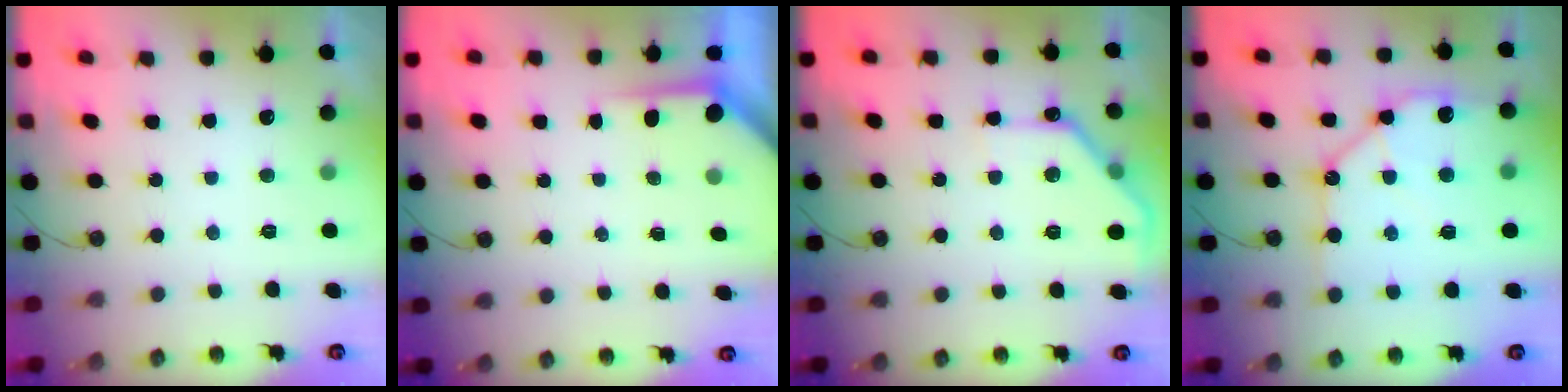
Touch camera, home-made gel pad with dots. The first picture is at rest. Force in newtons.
{"total": 3.7, "press": 3.6, "slide": 0.3}
{"total": 10.9, "press": 10.9, "slide": 0.5}
{"total": 12.0, "press": 11.9, "slide": 1.4}